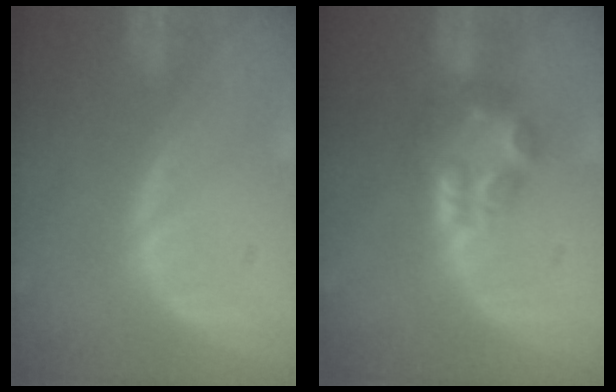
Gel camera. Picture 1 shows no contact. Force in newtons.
{"total": 6.0, "press": 5.2, "slide": 3.1}